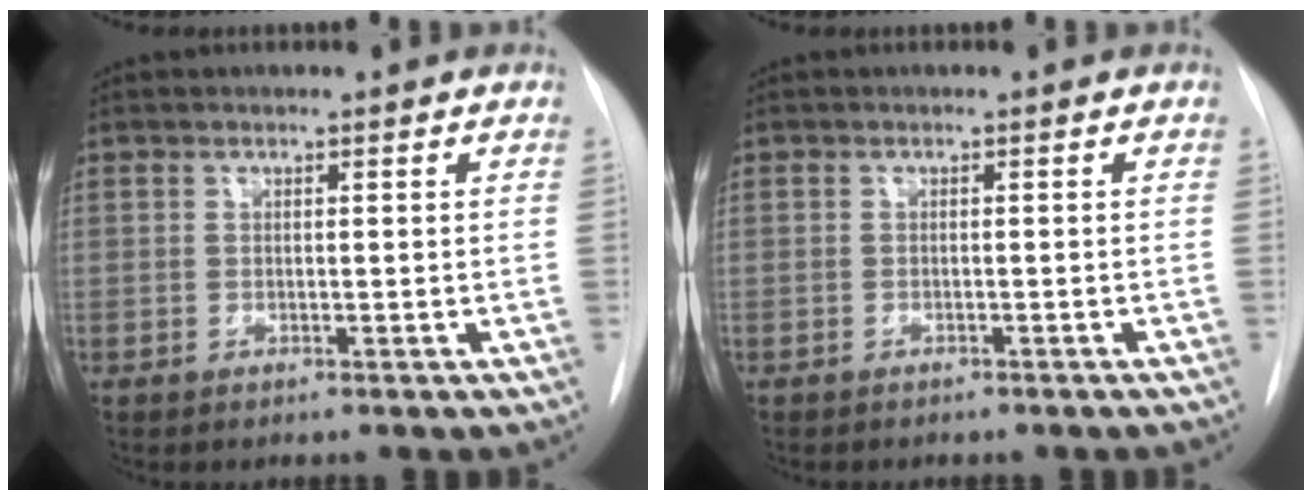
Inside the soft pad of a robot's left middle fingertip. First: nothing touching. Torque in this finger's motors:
{"motor_torque": [1.02, -1.12, 0.20, 0.05]}